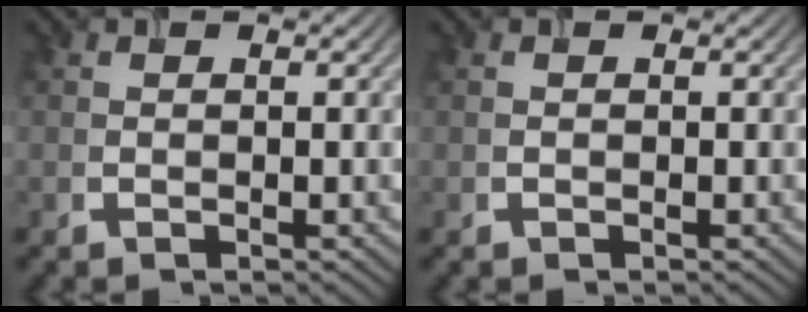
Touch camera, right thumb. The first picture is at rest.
{"total": 0.0}